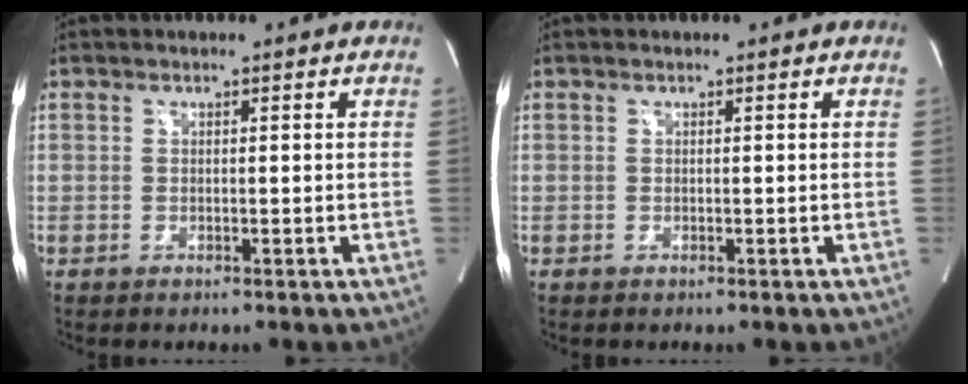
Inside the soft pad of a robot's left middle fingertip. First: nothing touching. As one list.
[{"total": 0.0}]